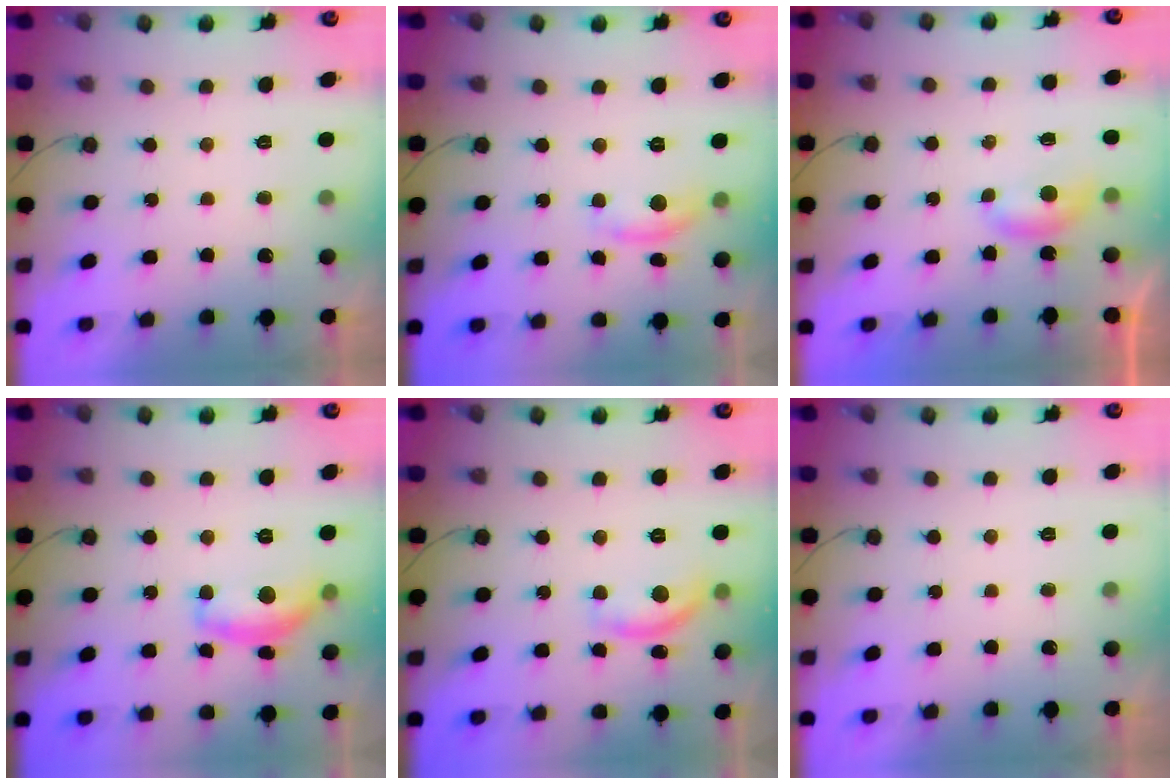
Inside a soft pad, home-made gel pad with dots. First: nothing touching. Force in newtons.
{"total": 6.8, "press": 6.8, "slide": 0.2}
{"total": 3.6, "press": 3.6, "slide": 0.4}
{"total": 12.6, "press": 12.6, "slide": 0.8}
{"total": 10.3, "press": 10.3, "slide": 0.4}
{"total": 0.0}